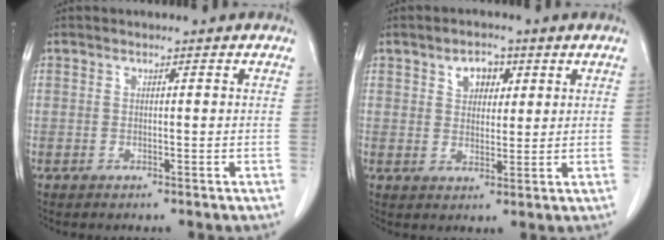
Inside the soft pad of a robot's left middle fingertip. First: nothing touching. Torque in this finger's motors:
{"motor_torque": [0.54, -0.44, -0.05, 0.03]}